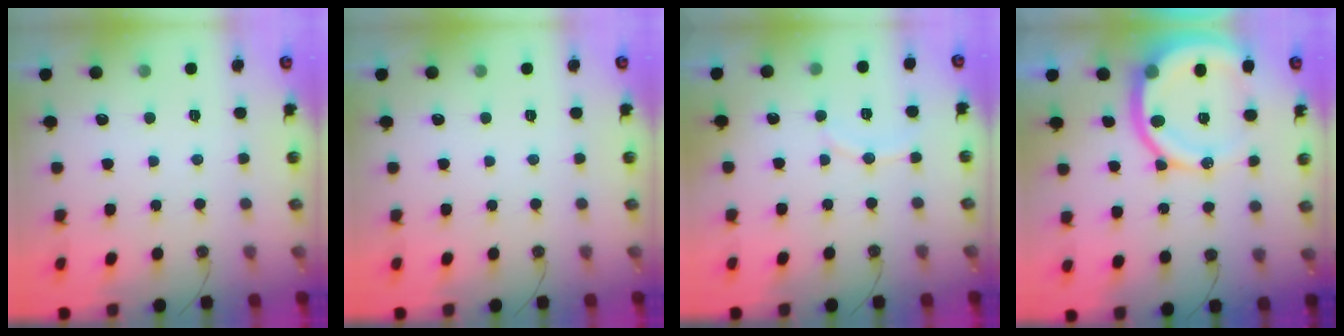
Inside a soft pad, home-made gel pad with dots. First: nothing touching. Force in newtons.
{"total": 0.0}
{"total": 6.8, "press": 6.5, "slide": 2.0}
{"total": 16.6, "press": 16.4, "slide": 2.2}